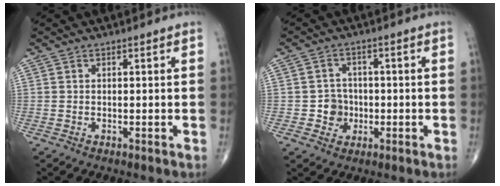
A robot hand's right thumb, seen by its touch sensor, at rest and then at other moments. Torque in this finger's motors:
{"motor_torque": [0.30, 0.14, 0.21, -0.07, -0.01]}